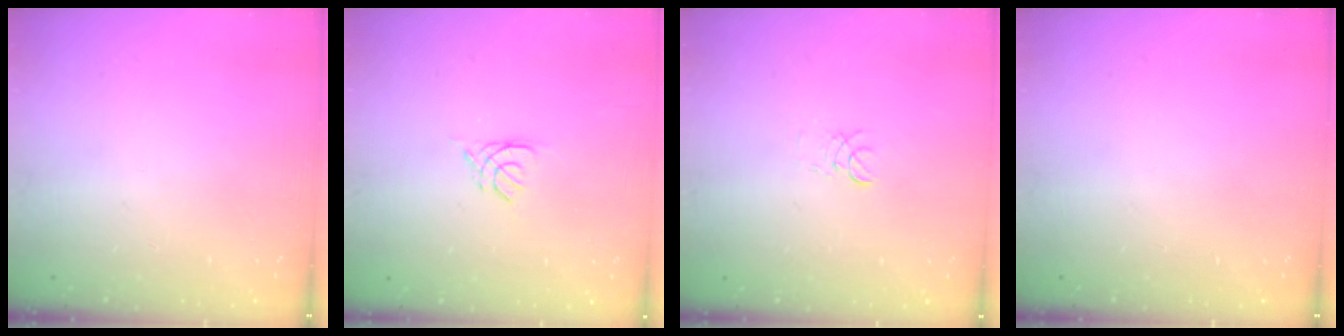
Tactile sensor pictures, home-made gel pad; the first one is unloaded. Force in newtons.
{"total": 2.7, "press": 2.7, "slide": 0.5}
{"total": 2.9, "press": 2.8, "slide": 0.3}
{"total": 0.0}